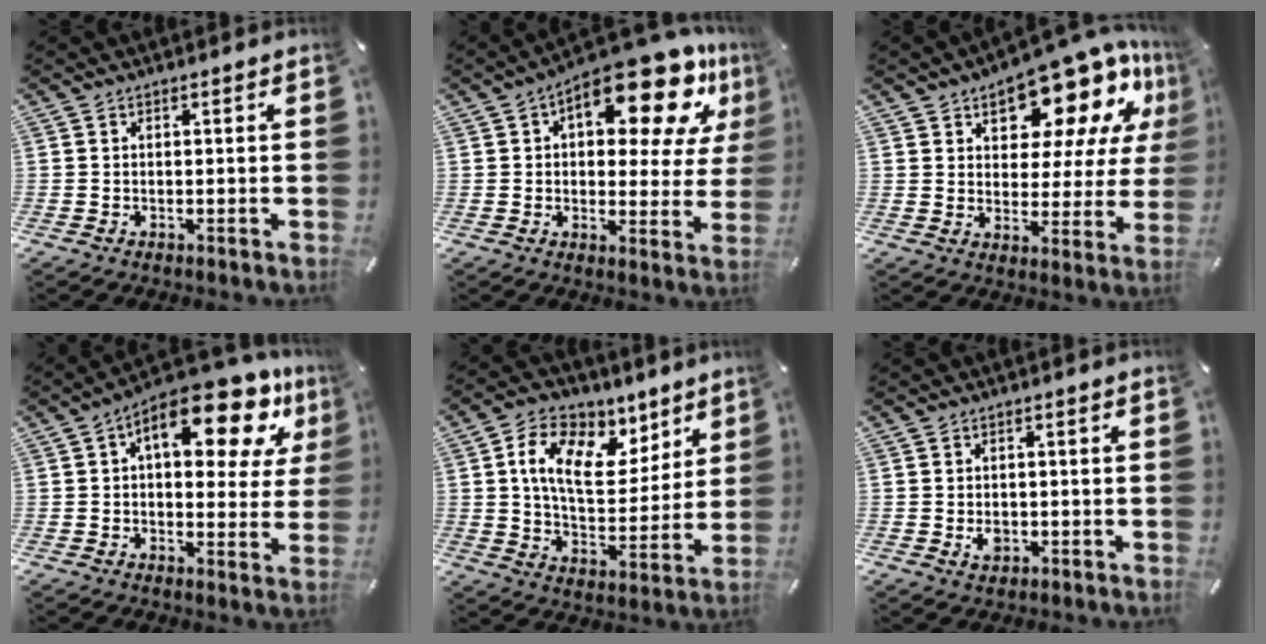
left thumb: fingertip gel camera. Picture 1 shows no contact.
{"total": 18.0, "force": [10.4, 7.4, 12.7], "torque": [-0.172, -0.072, 0.166]}
{"total": 16.5, "force": [12.1, 7.9, 8.0], "torque": [-0.121, -0.094, 0.204]}
{"total": 18.0, "force": [8.6, 7.9, 13.6], "torque": [-0.186, -0.048, 0.135]}
{"total": 15.0, "force": [7.1, 9.5, 9.2], "torque": [-0.159, -0.024, 0.131]}
{"total": 2.6, "force": [-0.4, 2.1, 1.6], "torque": [-0.021, -0.001, -0.008]}